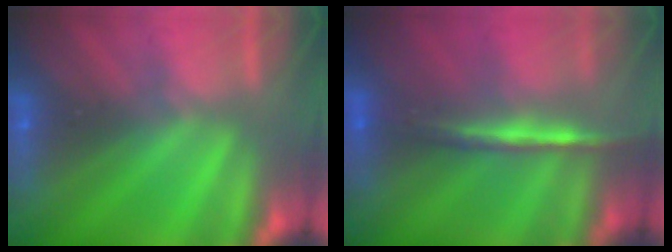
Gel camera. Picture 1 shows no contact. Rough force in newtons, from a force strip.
{"total": 2.0}